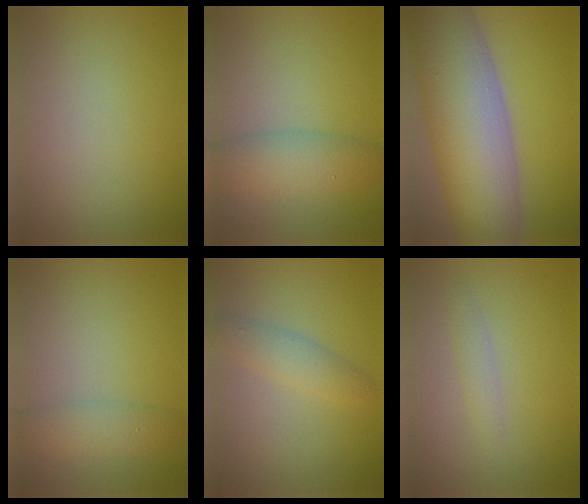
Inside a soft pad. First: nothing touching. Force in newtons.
{"total": 4.4, "press": 4.4, "slide": 0.1}
{"total": 13.8, "press": 13.8, "slide": 0.7}
{"total": 2.8, "press": 2.8, "slide": 0.1}
{"total": 2.4, "press": 2.4, "slide": 0.1}
{"total": 1.2, "press": 1.2, "slide": 0.0}